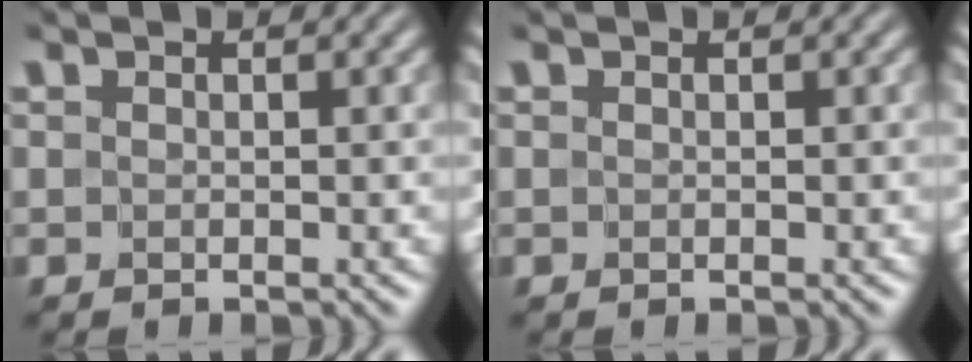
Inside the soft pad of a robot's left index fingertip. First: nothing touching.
{"total": 0.0}